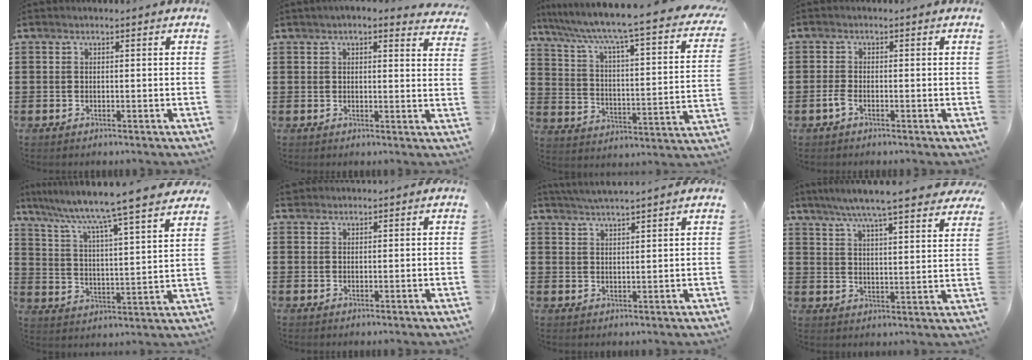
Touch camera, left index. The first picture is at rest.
{"total": 2.8, "force": [2.5, 0.3, 1.2], "torque": [-0.031, -0.005, 0.046]}
{"total": 5.0, "force": [3.6, -0.3, 3.4], "torque": [-0.085, -0.045, 0.045]}
{"total": 1.8, "force": [-1.0, 0.5, 1.3], "torque": [-0.040, -0.005, -0.024]}
{"total": 6.9, "force": [5.9, -1.5, 3.3], "torque": [-0.088, -0.055, 0.088]}
{"total": 1.1, "force": [1.0, 0.5, 0.2], "torque": [-0.006, 0.004, 0.019]}
{"total": 3.0, "force": [2.9, -0.7, 0.4], "torque": [-0.017, -0.007, 0.054]}
{"total": 6.6, "force": [5.8, -0.4, 3.1], "torque": [-0.083, -0.030, 0.099]}